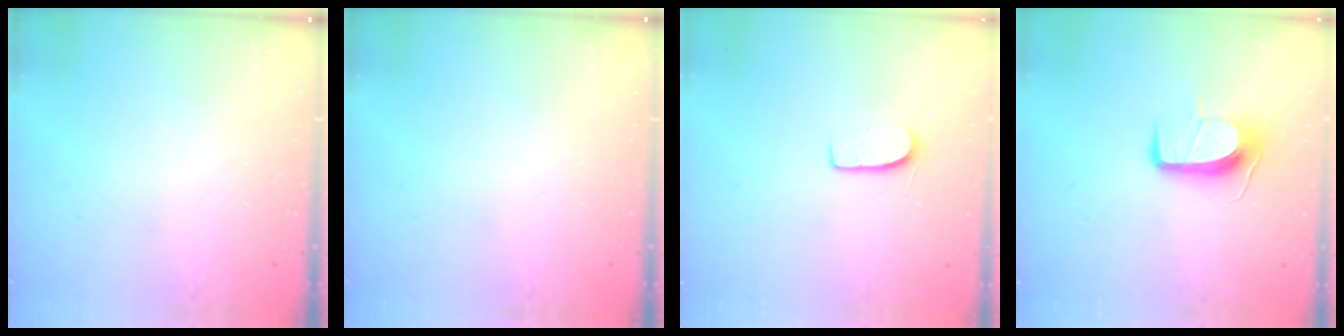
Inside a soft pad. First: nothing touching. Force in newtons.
{"total": 0.0}
{"total": 7.1, "press": 7.1, "slide": 0.6}
{"total": 9.9, "press": 9.9, "slide": 0.2}